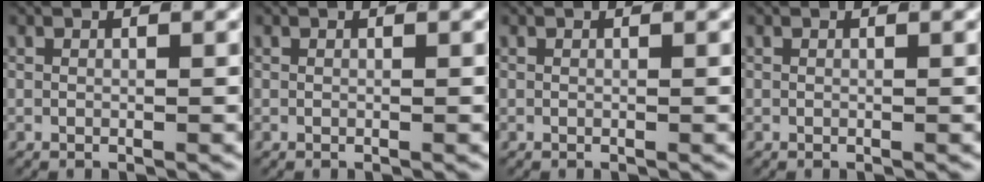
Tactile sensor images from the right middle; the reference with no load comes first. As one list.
[{"total": 0.0}, {"total": 0.0}, {"total": 0.0}]